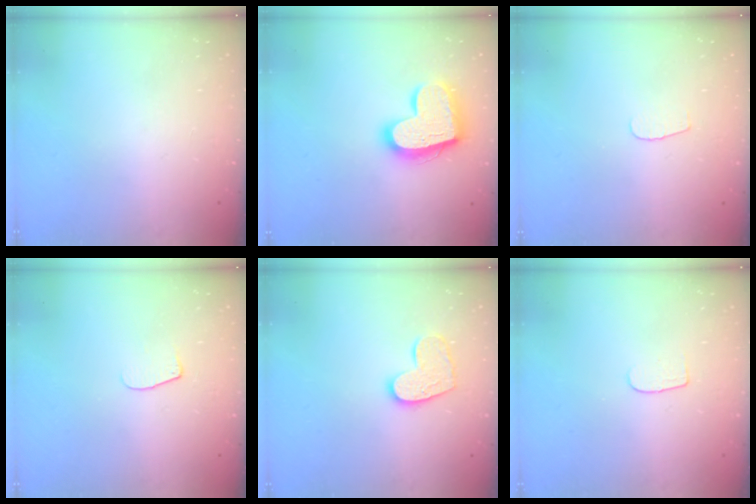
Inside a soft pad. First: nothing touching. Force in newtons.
{"total": 17.4, "press": 17.3, "slide": 1.4}
{"total": 3.5, "press": 3.5, "slide": 0.4}
{"total": 6.2, "press": 6.2, "slide": 0.7}
{"total": 11.3, "press": 11.2, "slide": 0.7}
{"total": 4.8, "press": 4.8, "slide": 0.5}